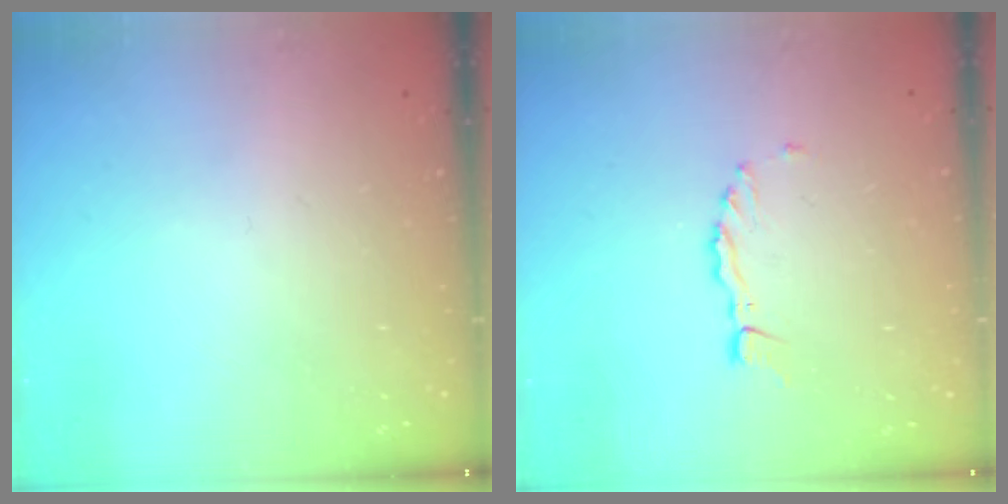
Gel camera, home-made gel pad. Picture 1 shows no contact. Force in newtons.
{"total": 2.2, "press": 2.2, "slide": 0.3}